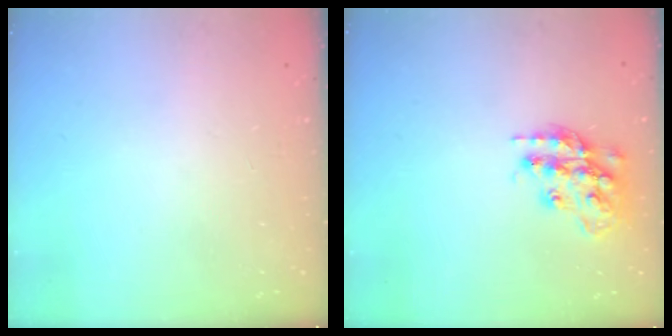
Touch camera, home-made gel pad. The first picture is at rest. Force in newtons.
{"total": 17.3, "press": 17.3, "slide": 1.4}